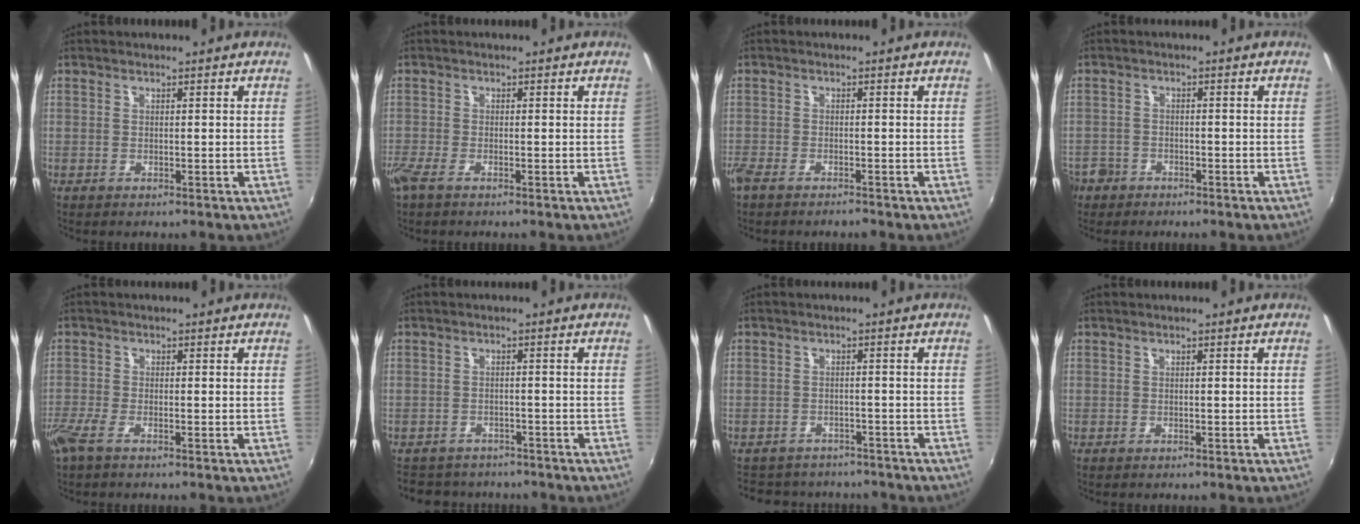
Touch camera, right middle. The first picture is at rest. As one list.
[{"total": 2.6, "force": [-1.8, 0.4, 1.8], "torque": [-0.044, -0.011, -0.037]}, {"total": 4.0, "force": [-3.4, 1.1, 1.8], "torque": [-0.054, -0.015, -0.067]}, {"total": 5.8, "force": [-3.6, 4.3, 1.4], "torque": [-0.049, 0.003, -0.066]}, {"total": 3.3, "force": [-2.3, 0.6, 2.4], "torque": [-0.059, -0.011, -0.048]}, {"total": 6.6, "force": [-5.6, 3.3, 1.2], "torque": [-0.032, 0.009, -0.083]}, {"total": 8.3, "force": [-7.1, 4.0, 1.8], "torque": [-0.046, 0.013, -0.098]}, {"total": 0.0}]